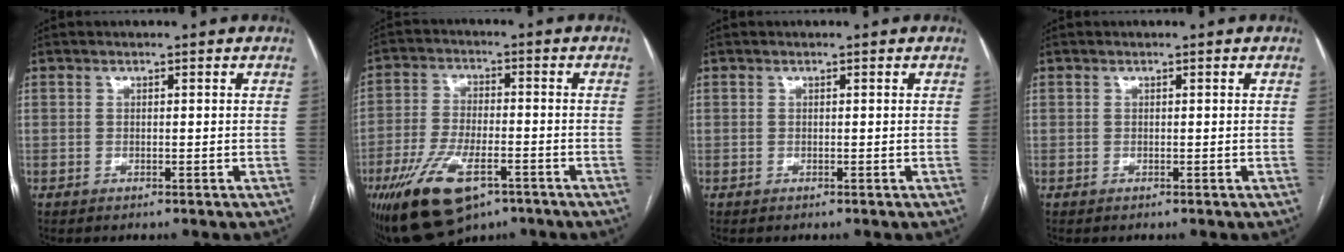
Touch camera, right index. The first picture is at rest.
{"total": 13.5, "force": [-7.6, 5.4, 9.8], "torque": [-0.194, -0.011, -0.124]}
{"total": 0.0}
{"total": 0.0}